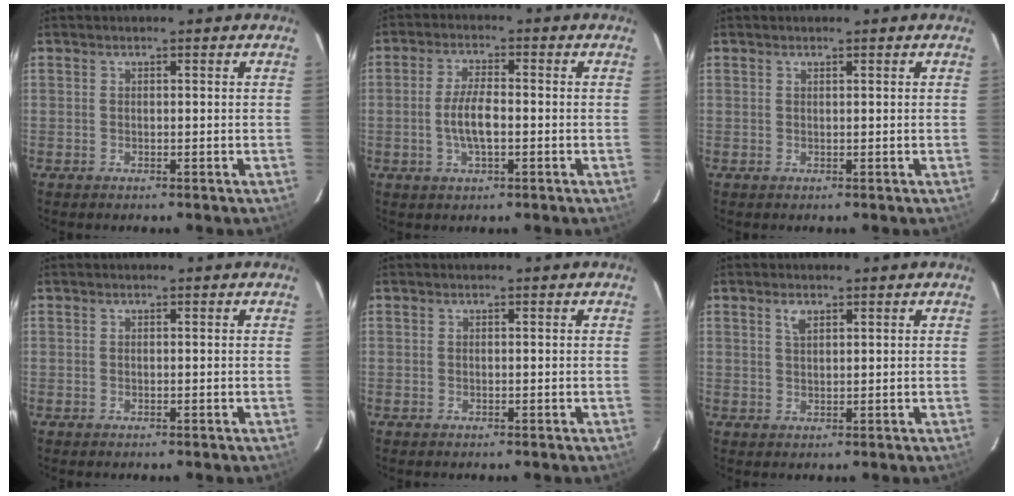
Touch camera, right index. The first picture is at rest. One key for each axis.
{"total": 5.8, "fx": -1.1, "fy": 1.9, "fz": 5.4, "tx": -0.107, "ty": 0.001, "tz": -0.020}
{"total": 0.0}
{"total": 0.0}
{"total": 0.0}
{"total": 2.1, "fx": 1.2, "fy": 0.9, "fz": 1.4, "tx": -0.025, "ty": 0.004, "tz": 0.023}